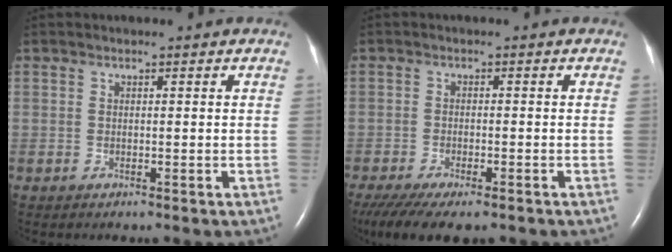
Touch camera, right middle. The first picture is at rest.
{"total": 11.8, "force": [-8.8, 3.6, 6.9], "torque": [-0.138, -0.021, -0.132]}